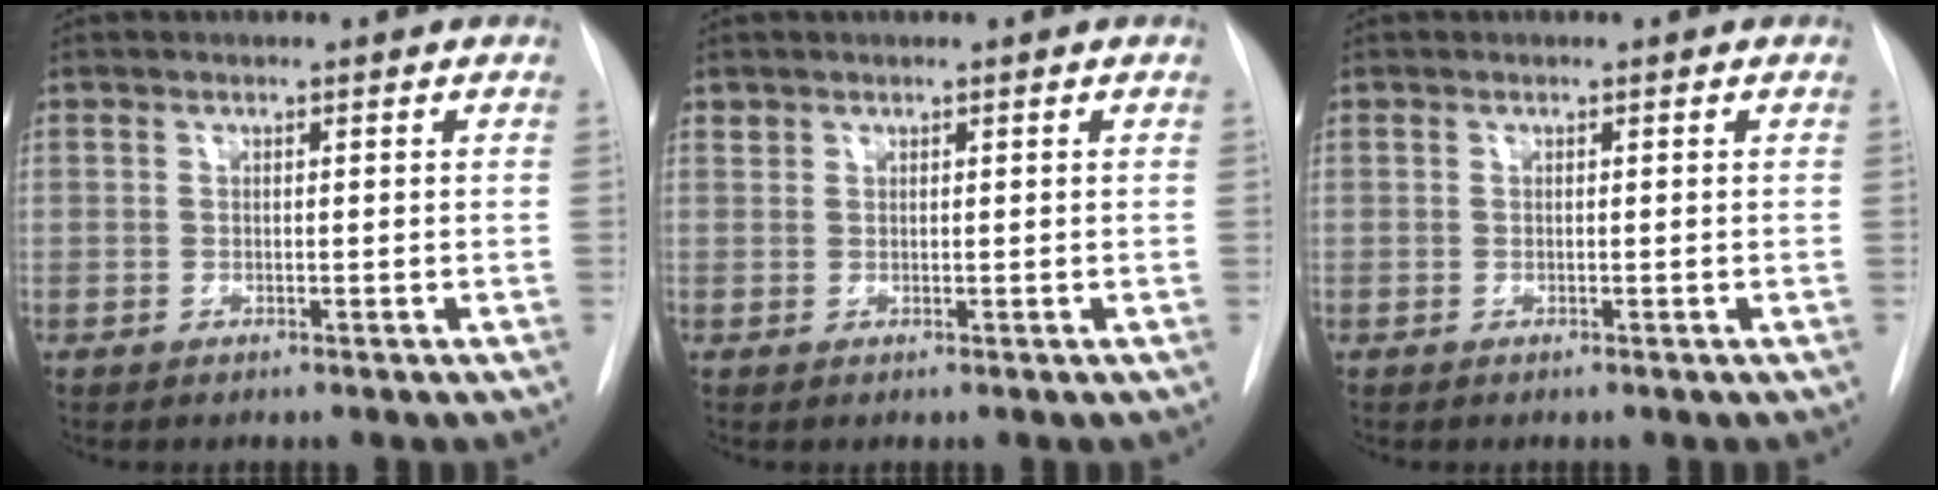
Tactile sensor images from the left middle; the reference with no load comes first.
{"total": 0.6, "force": [0.6, 0.3, -0.1], "torque": [0.001, 0.003, 0.009]}
{"total": 0.0}